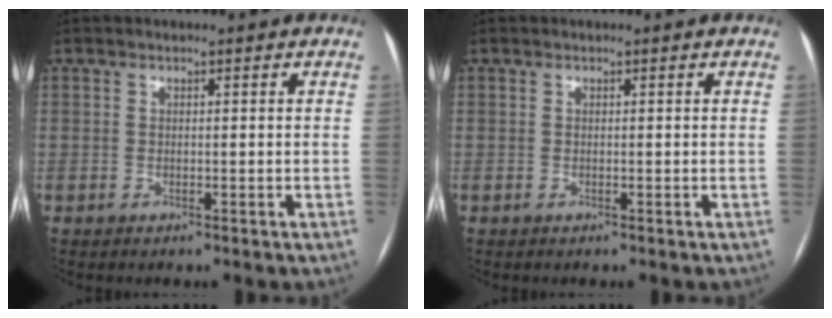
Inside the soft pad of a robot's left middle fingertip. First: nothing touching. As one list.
[{"total": 0.0}]